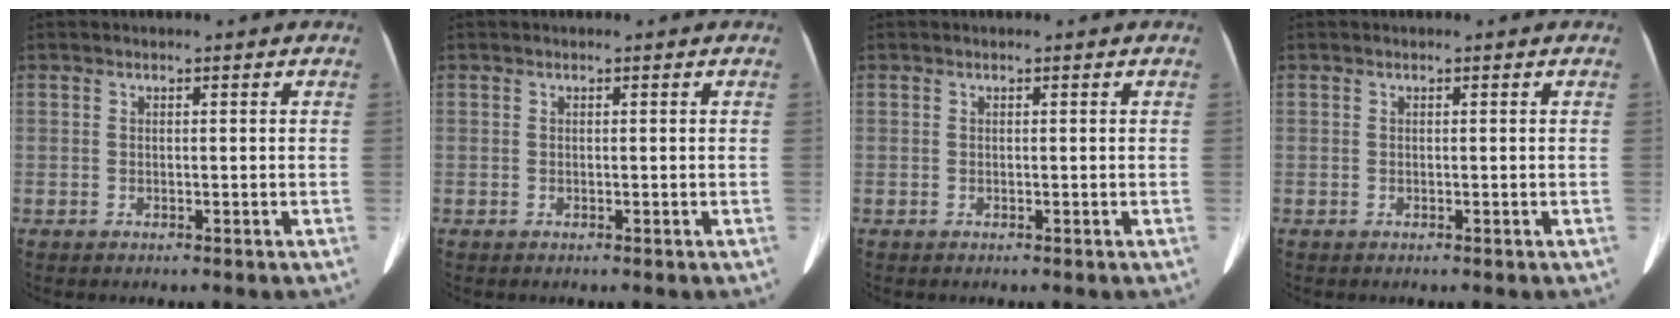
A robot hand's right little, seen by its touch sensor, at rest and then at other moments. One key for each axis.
{"total": 0.0}
{"total": 0.0}
{"total": 0.0}